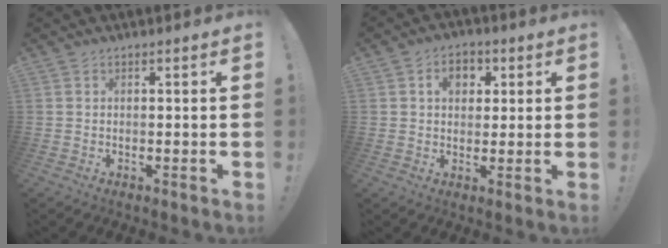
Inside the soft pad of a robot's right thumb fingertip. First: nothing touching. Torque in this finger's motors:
{"motor_torque": [0.47, 1.11, 0.85, 0.08, -0.02]}